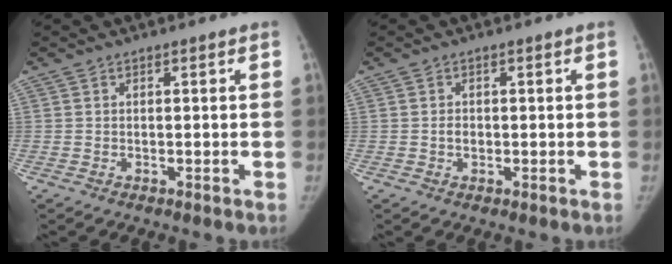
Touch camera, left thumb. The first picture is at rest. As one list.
[{"total": 1.5, "force": [-0.1, 1.2, 0.9], "torque": [-0.010, 0.003, -0.002]}]